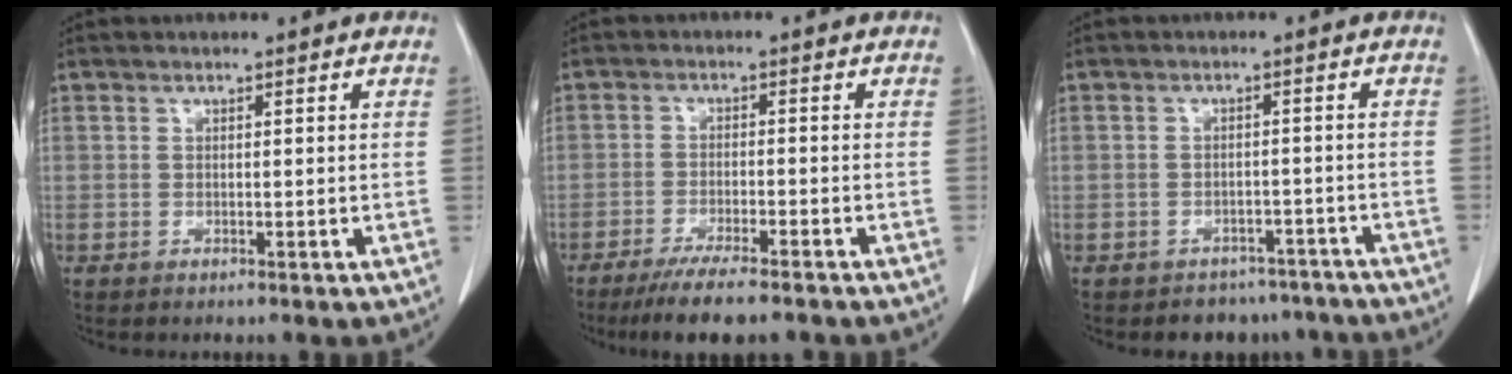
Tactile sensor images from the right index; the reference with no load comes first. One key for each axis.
{"total": 8.9, "fx": -7.2, "fy": 0.9, "fz": 5.2, "tx": -0.077, "ty": -0.019, "tz": -0.113}
{"total": 6.7, "fx": -5.6, "fy": 3.7, "fz": -0.1, "tx": 0.022, "ty": 0.020, "tz": -0.064}